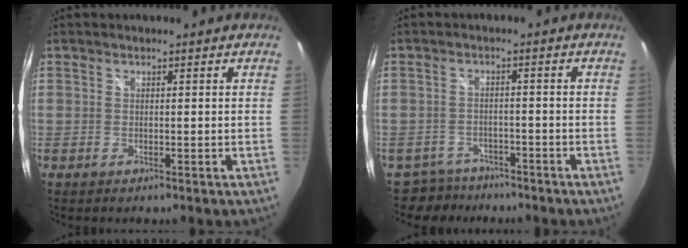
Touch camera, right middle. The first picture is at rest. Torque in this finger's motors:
{"motor_torque": [-0.22, -0.34, -0.13, -0.04]}